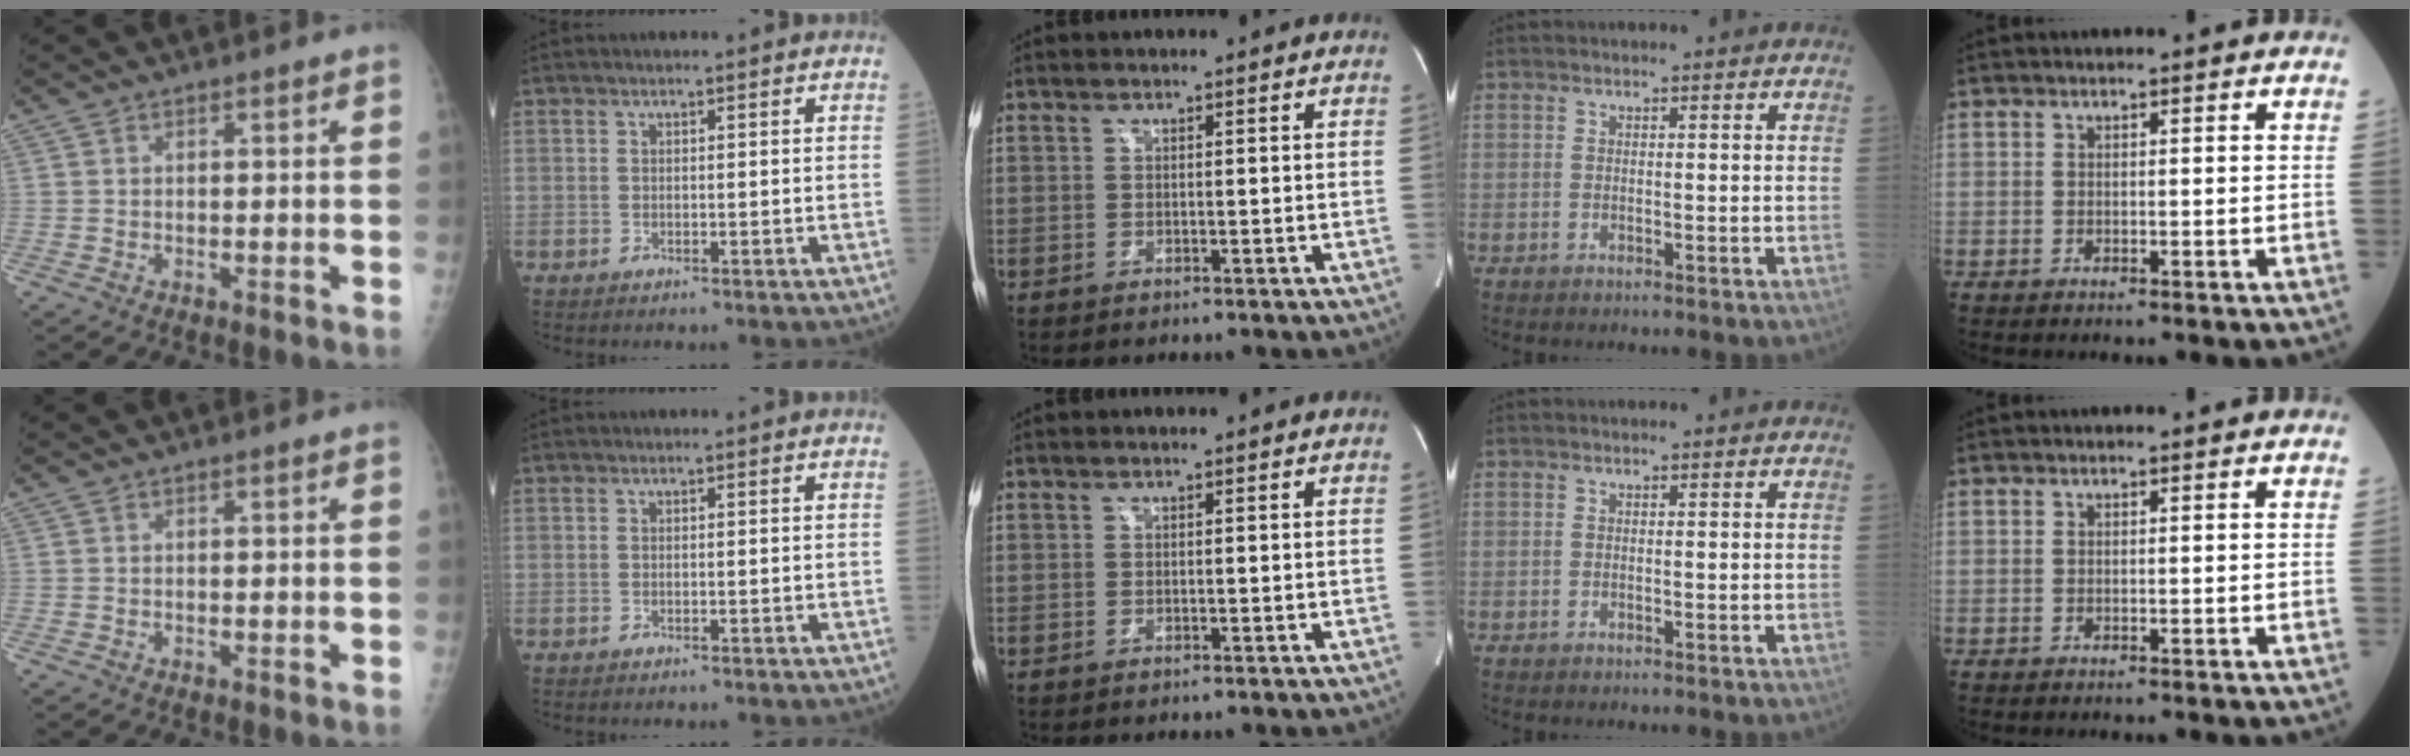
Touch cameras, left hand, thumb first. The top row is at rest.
{}